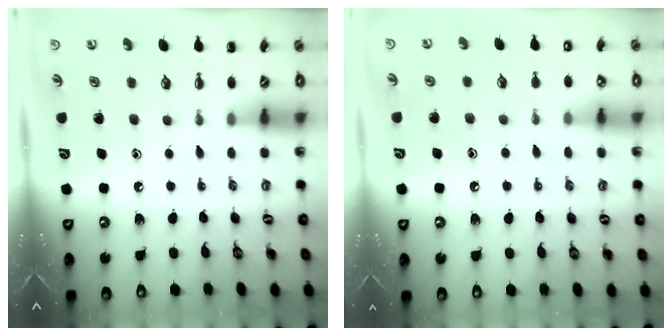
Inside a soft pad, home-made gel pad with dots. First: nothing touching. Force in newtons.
{"total": 6.4, "press": 6.2, "slide": 1.6}